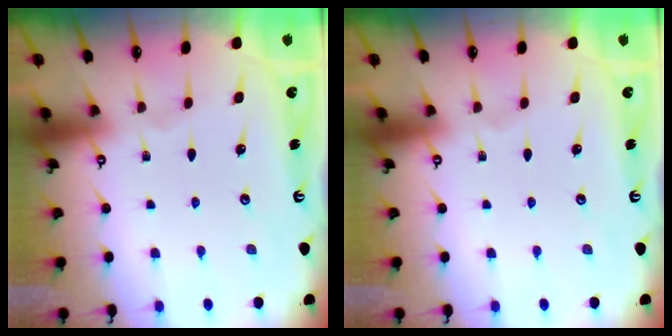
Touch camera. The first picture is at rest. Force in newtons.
{"total": 0.0}